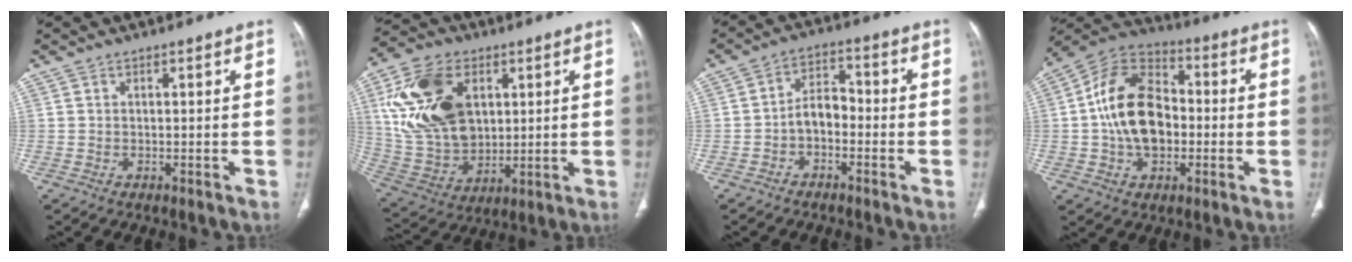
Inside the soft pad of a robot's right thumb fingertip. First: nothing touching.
{"total": 20.6, "force": [5.6, 13.8, 14.2], "torque": [-0.259, -0.010, 0.117]}
{"total": 5.6, "force": [-2.0, 3.6, 3.8], "torque": [-0.053, 0.035, -0.045]}
{"total": 16.5, "force": [-0.9, 11.2, 12.2], "torque": [-0.196, 0.031, -0.021]}